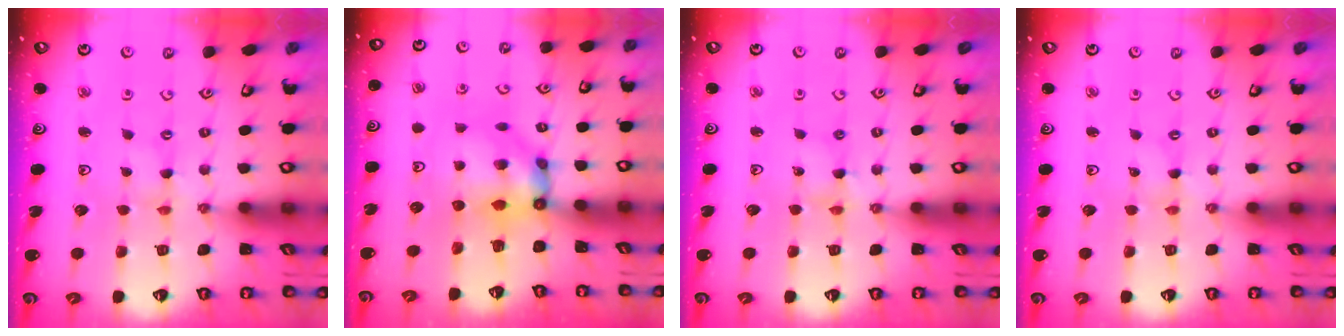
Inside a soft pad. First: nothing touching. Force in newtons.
{"total": 8.3, "press": 8.2, "slide": 0.6}
{"total": 2.6, "press": 2.6, "slide": 0.3}
{"total": 0.0}